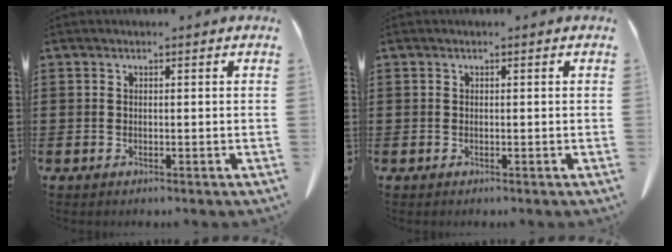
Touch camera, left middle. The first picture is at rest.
{"total": 0.0}